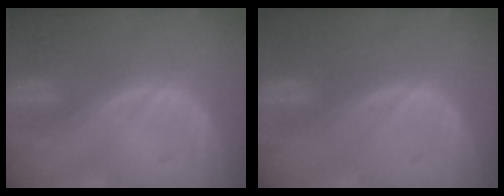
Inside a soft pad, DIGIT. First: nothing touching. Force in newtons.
{"total": 0.0}